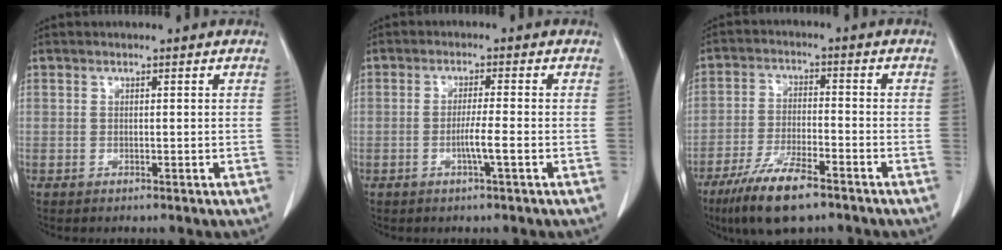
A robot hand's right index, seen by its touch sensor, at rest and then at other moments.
{"total": 3.3, "force": [-1.1, -0.4, 3.1], "torque": [-0.056, -0.004, -0.021]}
{"total": 10.1, "force": [-7.0, 2.2, 7.0], "torque": [-0.134, -0.020, -0.124]}